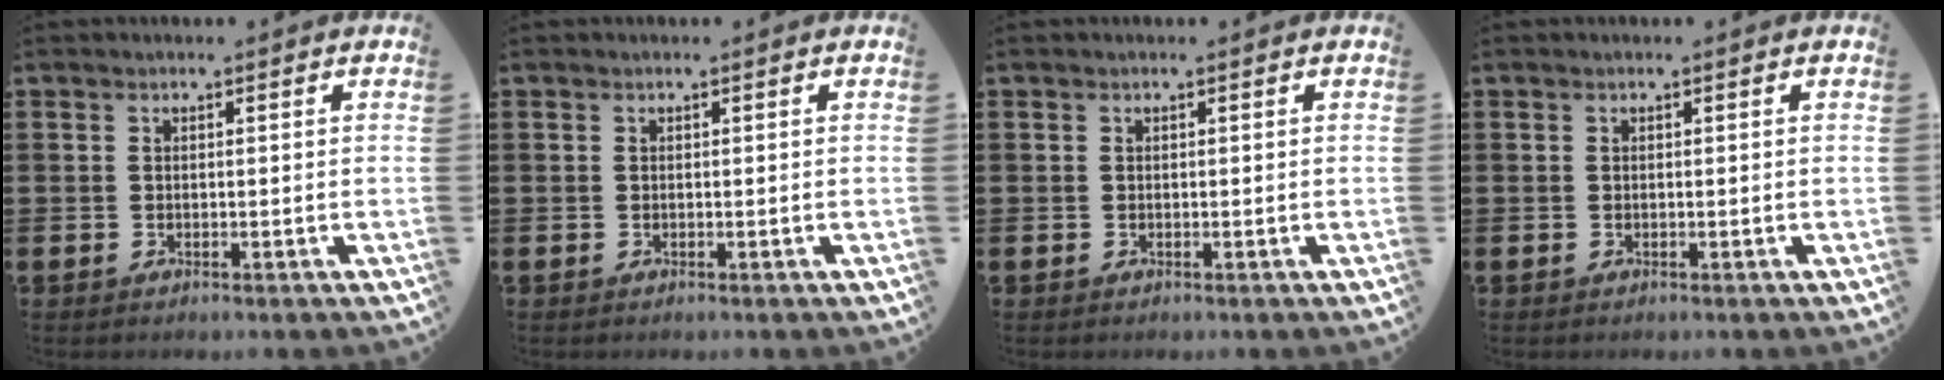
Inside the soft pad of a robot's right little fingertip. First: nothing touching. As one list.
[{"total": 0.0}, {"total": 0.0}, {"total": 0.0}]